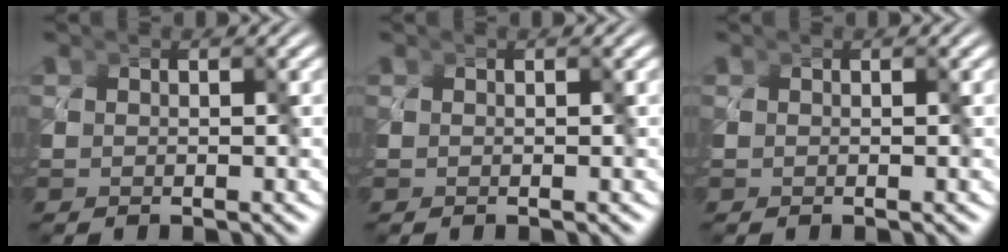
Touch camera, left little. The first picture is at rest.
{"total": 0.0}
{"total": 0.0}